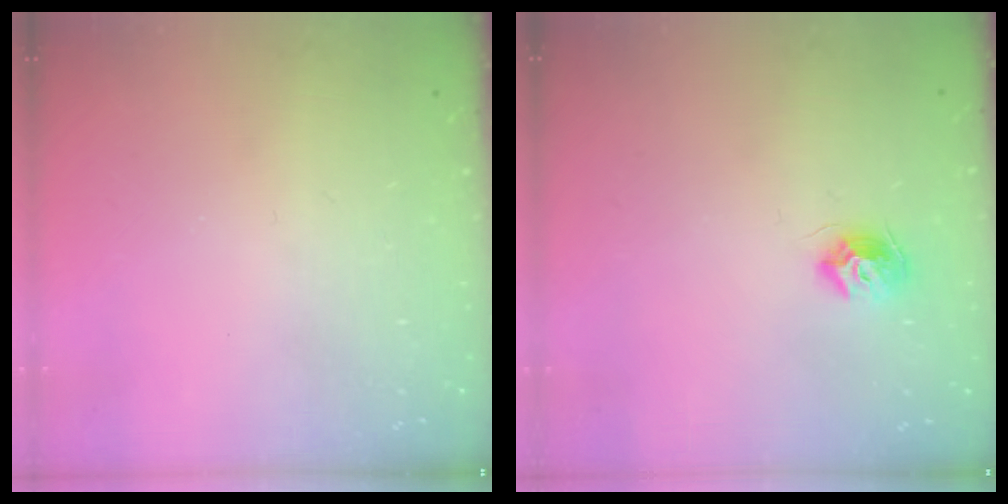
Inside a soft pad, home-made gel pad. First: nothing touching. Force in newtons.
{"total": 8.1, "press": 8.1, "slide": 0.1}